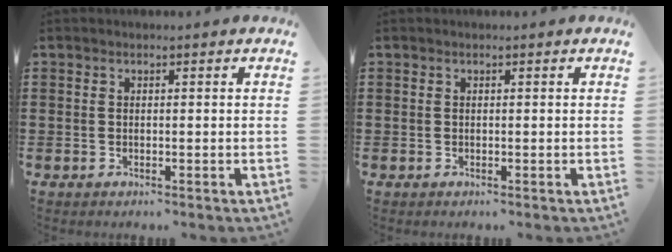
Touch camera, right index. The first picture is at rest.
{"total": 0.0}